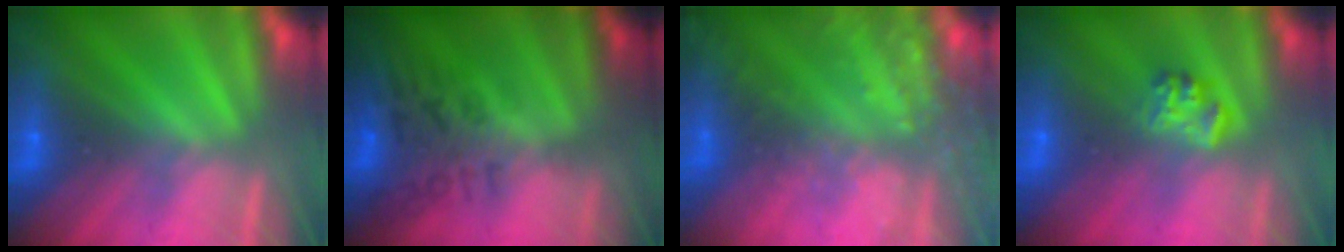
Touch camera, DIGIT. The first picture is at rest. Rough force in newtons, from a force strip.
{"total": 2.8}
{"total": 8.1}
{"total": 2.3}